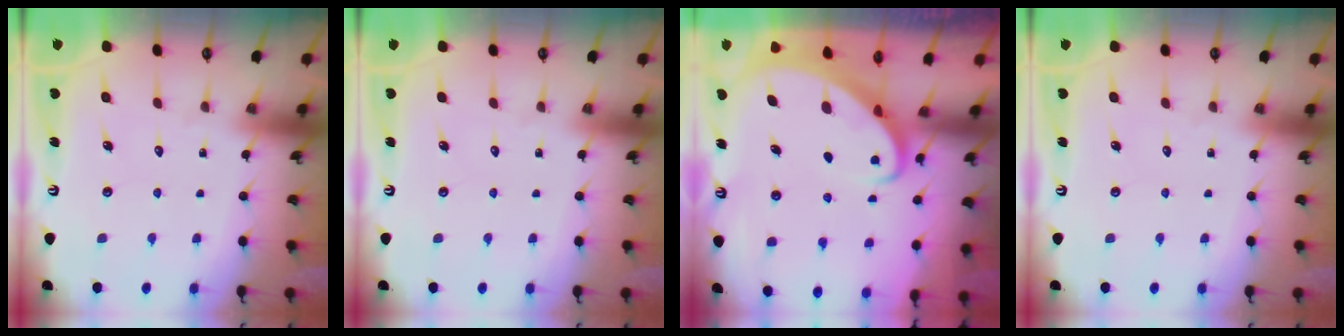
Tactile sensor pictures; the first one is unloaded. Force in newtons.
{"total": 0.0}
{"total": 3.4, "press": 3.4, "slide": 0.4}
{"total": 0.0}